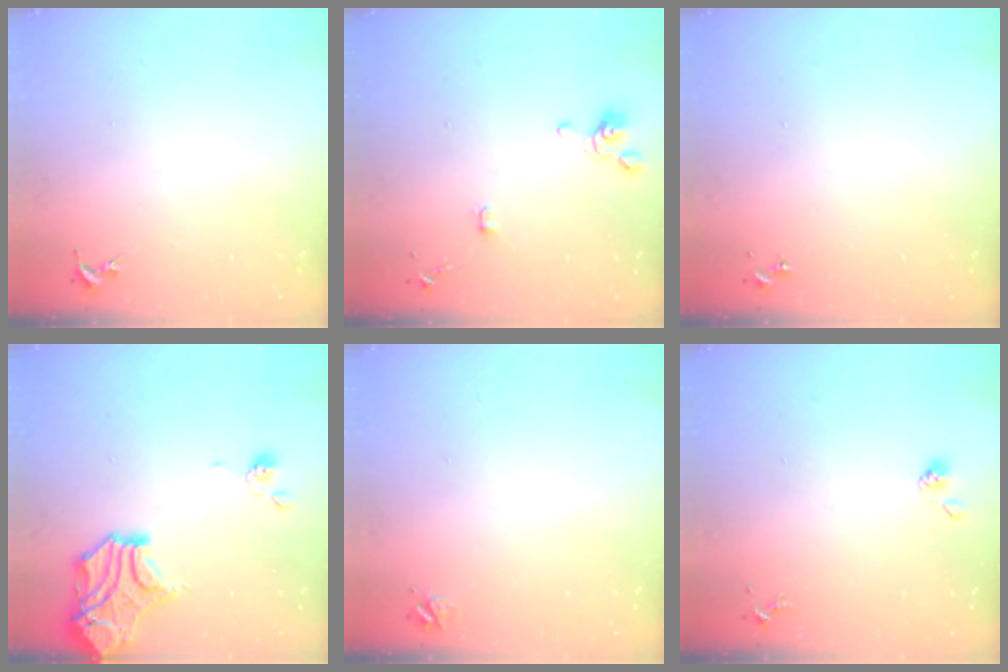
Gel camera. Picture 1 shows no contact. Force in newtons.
{"total": 4.1, "press": 4.0, "slide": 0.7}
{"total": 0.0}
{"total": 16.4, "press": 16.1, "slide": 3.1}
{"total": 3.7, "press": 3.6, "slide": 0.5}
{"total": 3.8, "press": 3.7, "slide": 0.8}